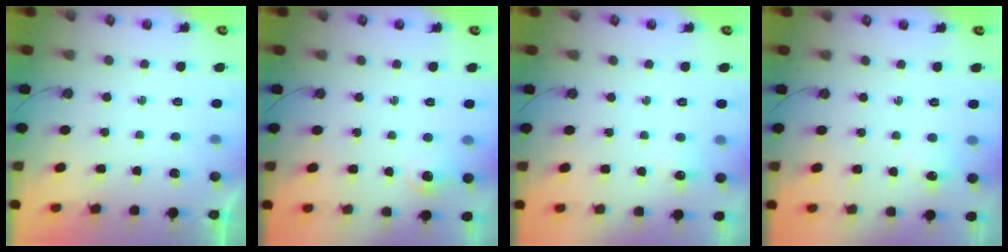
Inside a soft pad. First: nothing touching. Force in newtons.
{"total": 7.2, "press": 7.2, "slide": 1.0}
{"total": 5.0, "press": 4.9, "slide": 0.8}
{"total": 6.1, "press": 6.1, "slide": 0.7}